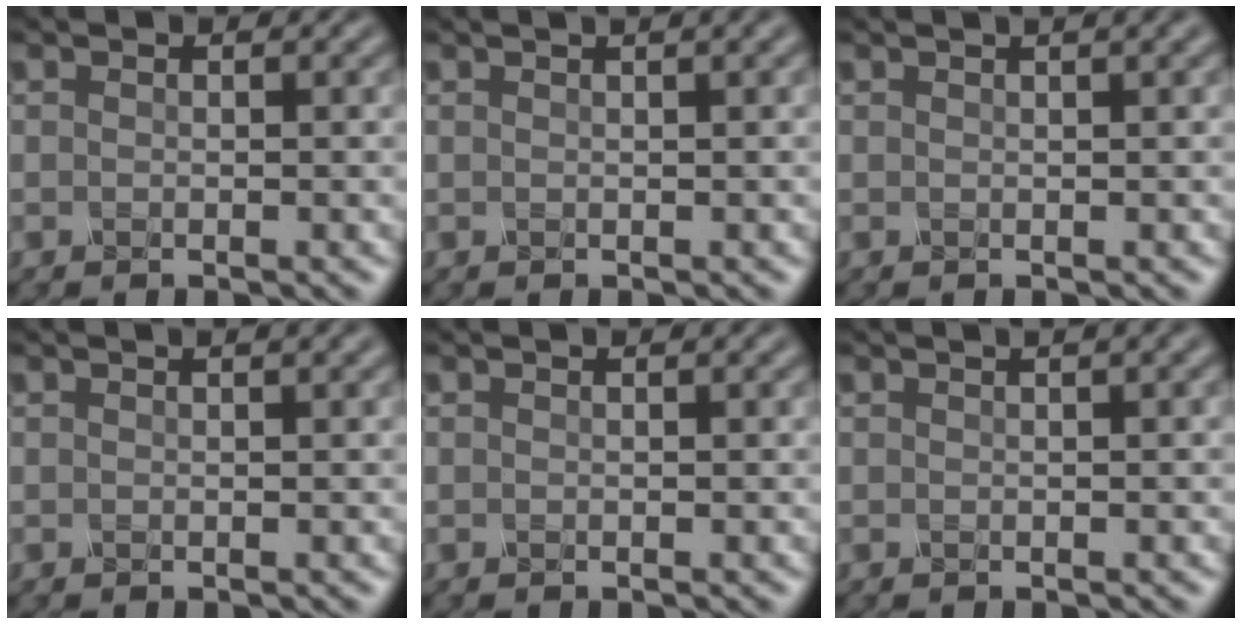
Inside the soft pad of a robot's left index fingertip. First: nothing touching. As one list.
[{"total": 2.2, "force": [1.3, 0.7, 1.7], "torque": [-0.012, 0.008, 0.004]}, {"total": 2.6, "force": [1.5, 0.9, 1.9], "torque": [-0.012, 0.010, 0.002]}, {"total": 1.4, "force": [0.9, 0.4, 1.0], "torque": [-0.013, 0.001, 0.007]}, {"total": 0.5, "force": [0.4, 0.1, 0.3], "torque": [-0.006, 0.000, 0.002]}, {"total": 1.6, "force": [0.9, 0.4, 1.3], "torque": [-0.019, 0.004, 0.010]}]